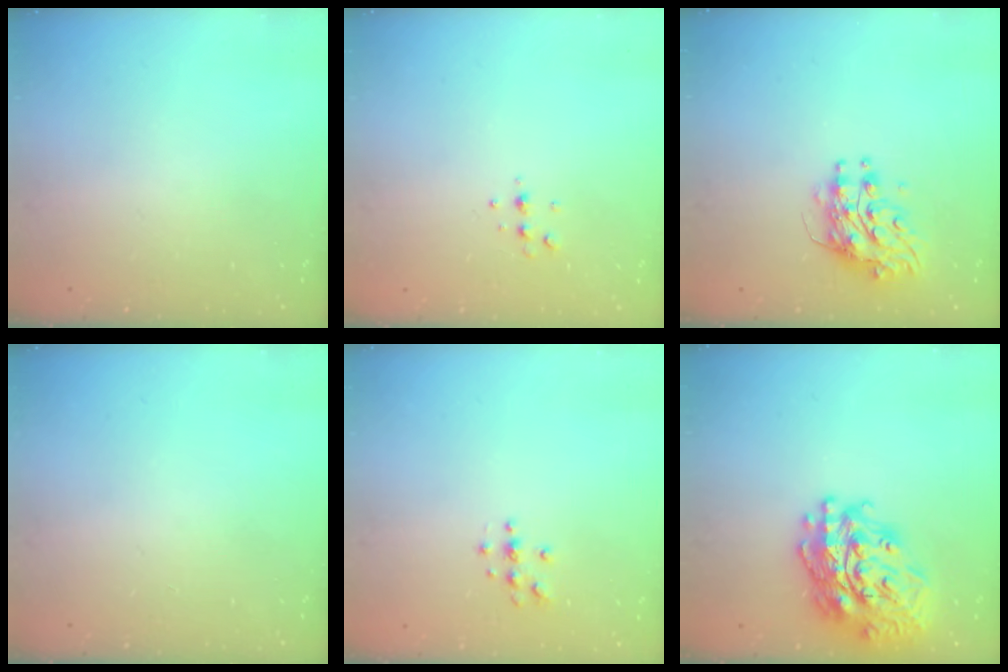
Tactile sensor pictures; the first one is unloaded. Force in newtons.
{"total": 4.7, "press": 4.6, "slide": 0.6}
{"total": 8.9, "press": 8.9, "slide": 0.5}
{"total": 0.0}
{"total": 4.0, "press": 3.9, "slide": 0.4}
{"total": 23.0, "press": 22.8, "slide": 2.4}